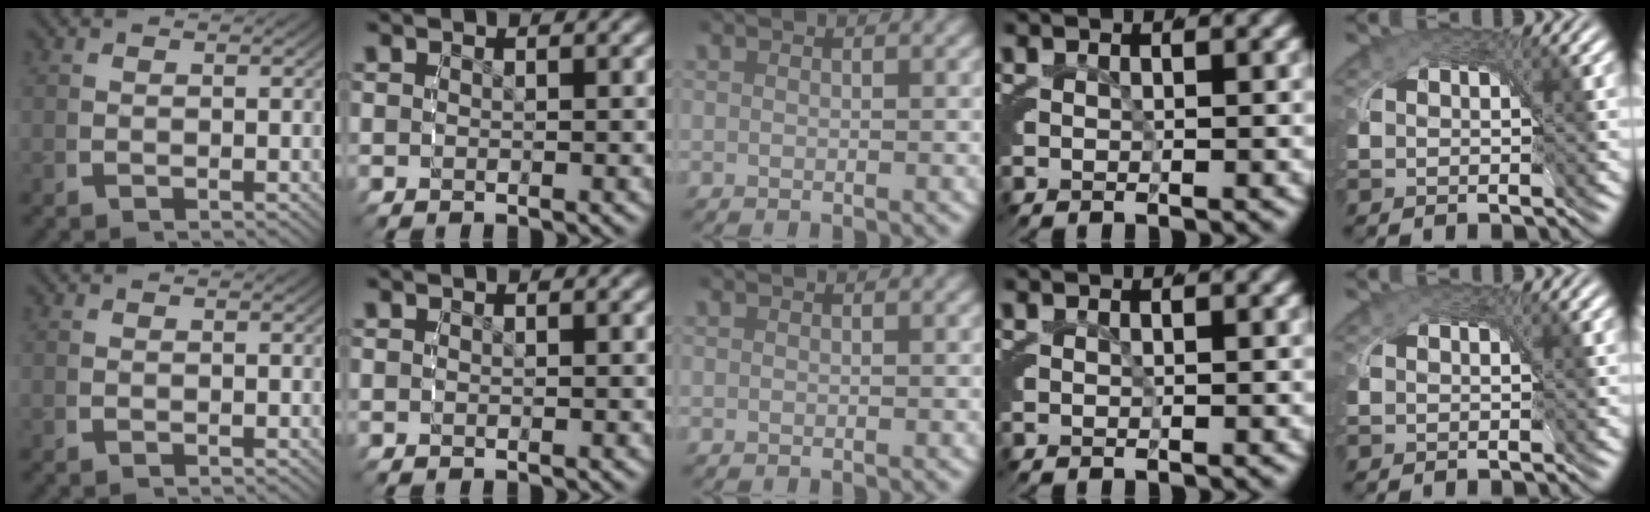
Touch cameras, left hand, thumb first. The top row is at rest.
{}